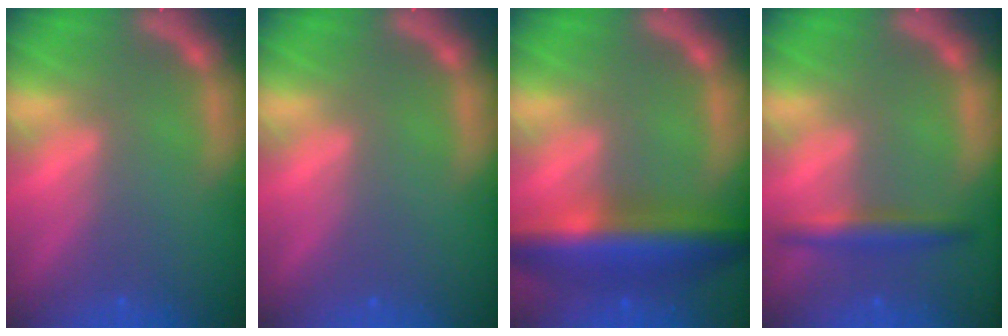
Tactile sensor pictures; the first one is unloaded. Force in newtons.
{"total": 0.0}
{"total": 8.5}
{"total": 3.0}